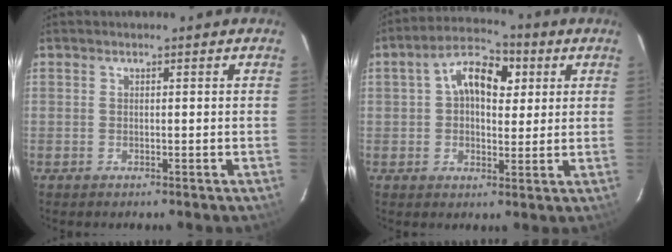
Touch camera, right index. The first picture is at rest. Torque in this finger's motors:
{"motor_torque": [0.27, 0.23, 0.23, 0.08]}